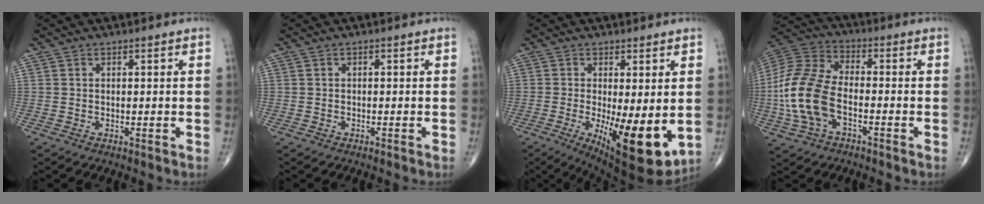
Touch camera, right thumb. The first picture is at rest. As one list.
[{"total": 0.0}, {"total": 13.7, "force": [-2.4, 4.4, 12.7], "torque": [-0.188, -0.030, -0.022]}, {"total": 15.6, "force": [-3.6, 8.8, 12.4], "torque": [-0.271, 0.027, -0.072]}]